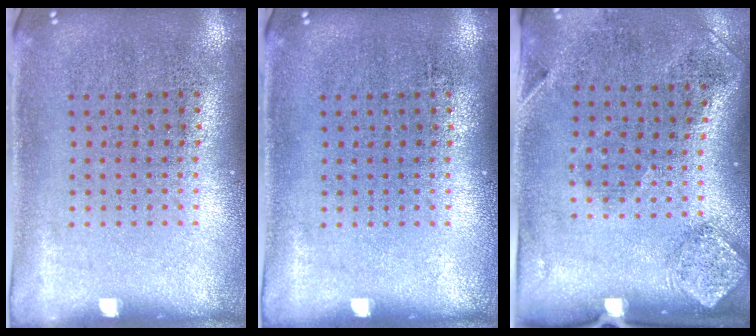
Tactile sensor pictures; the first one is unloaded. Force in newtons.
{"total": 0.0}
{"total": 1.9, "press": 1.1, "slide": 1.6}